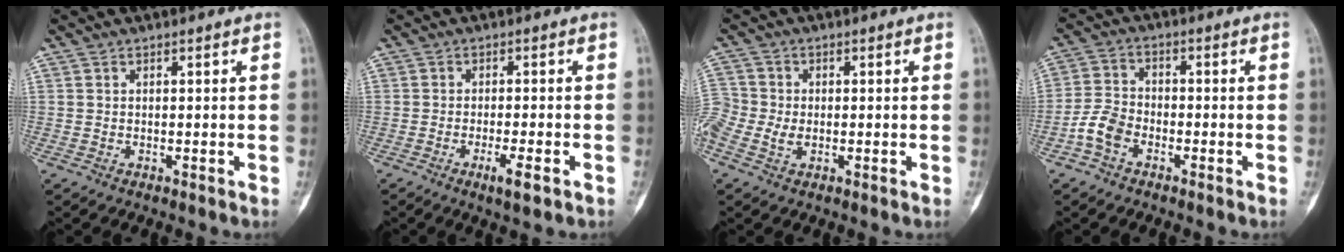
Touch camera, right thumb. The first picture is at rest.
{"total": 4.0, "force": [-2.0, 0.7, 3.4], "torque": [-0.060, 0.000, -0.035]}
{"total": 6.4, "force": [-1.1, 4.9, 4.0], "torque": [-0.098, 0.011, -0.026]}
{"total": 5.7, "force": [-2.9, 3.6, 3.3], "torque": [-0.064, 0.019, -0.064]}